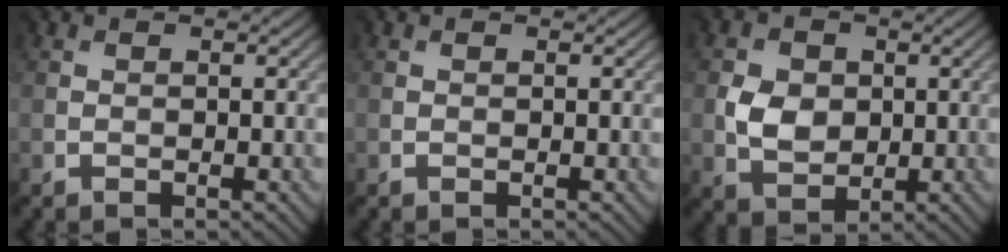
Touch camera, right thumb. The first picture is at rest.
{"total": 0.0}
{"total": 3.5, "force": [0.3, 3.3, 1.2], "torque": [-0.031, -0.001, 0.006]}